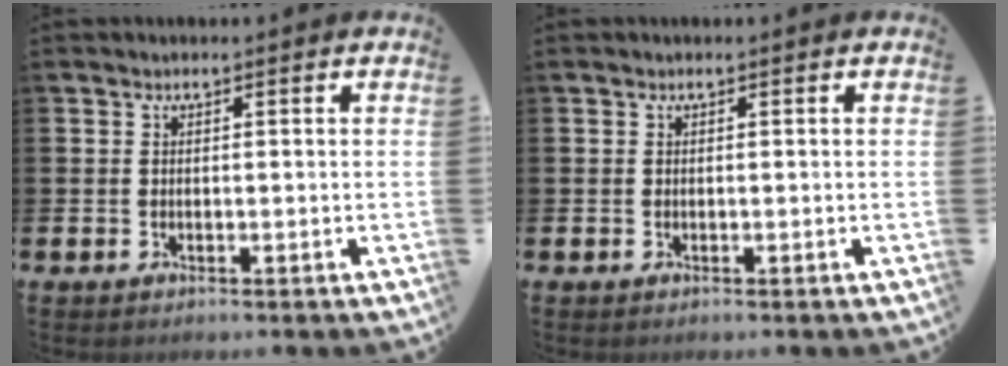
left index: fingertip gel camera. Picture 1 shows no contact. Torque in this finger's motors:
{"motor_torque": [0.00, 0.00, 0.03, 0.00]}